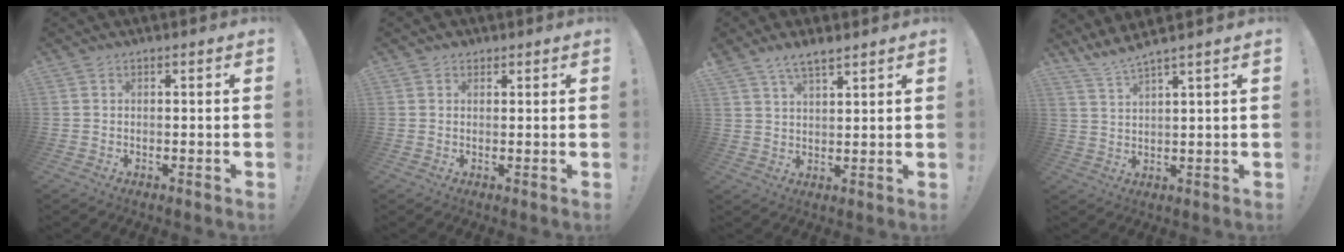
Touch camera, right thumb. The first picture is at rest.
{"total": 1.3, "force": [0.9, 0.9, 0.3], "torque": [0.002, -0.002, 0.016]}
{"total": 5.0, "force": [4.1, 1.5, 2.5], "torque": [-0.042, -0.024, 0.074]}
{"total": 4.7, "force": [4.1, -0.5, 2.2], "torque": [-0.052, -0.024, 0.074]}